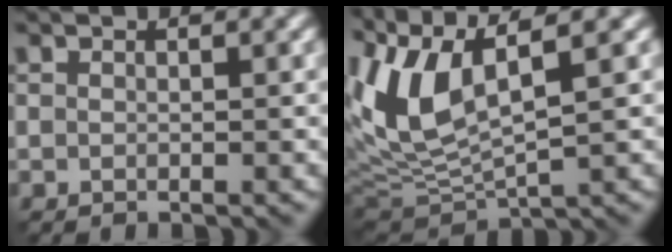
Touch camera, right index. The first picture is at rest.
{"total": 9.3, "force": [3.8, 3.5, 7.7], "torque": [-0.186, 0.013, 0.074]}